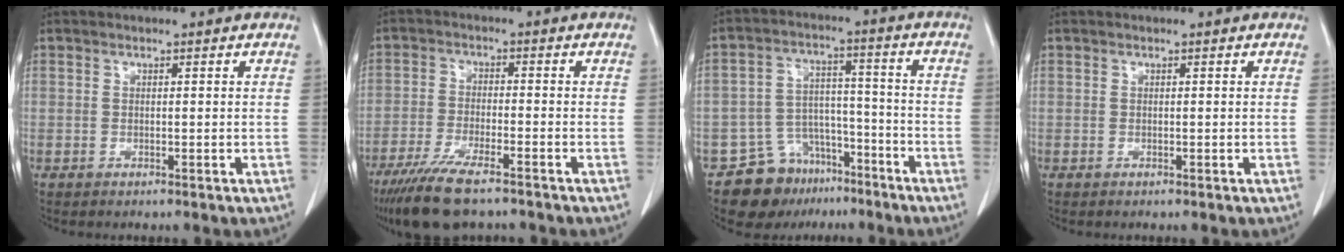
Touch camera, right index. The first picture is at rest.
{"total": 10.1, "force": [-7.7, 1.8, 6.4], "torque": [-0.114, -0.024, -0.129]}
{"total": 10.3, "force": [-7.4, 6.7, 2.4], "torque": [-0.037, 0.043, -0.114]}
{"total": 0.0}